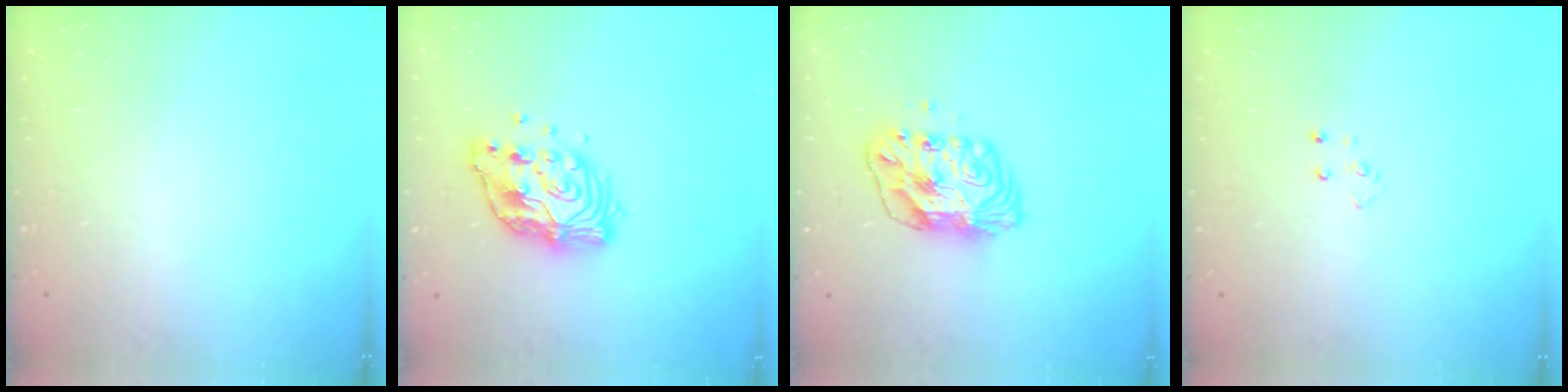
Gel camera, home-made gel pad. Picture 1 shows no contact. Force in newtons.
{"total": 12.6, "press": 12.6, "slide": 0.7}
{"total": 8.9, "press": 8.8, "slide": 0.9}
{"total": 3.3, "press": 3.3, "slide": 0.4}